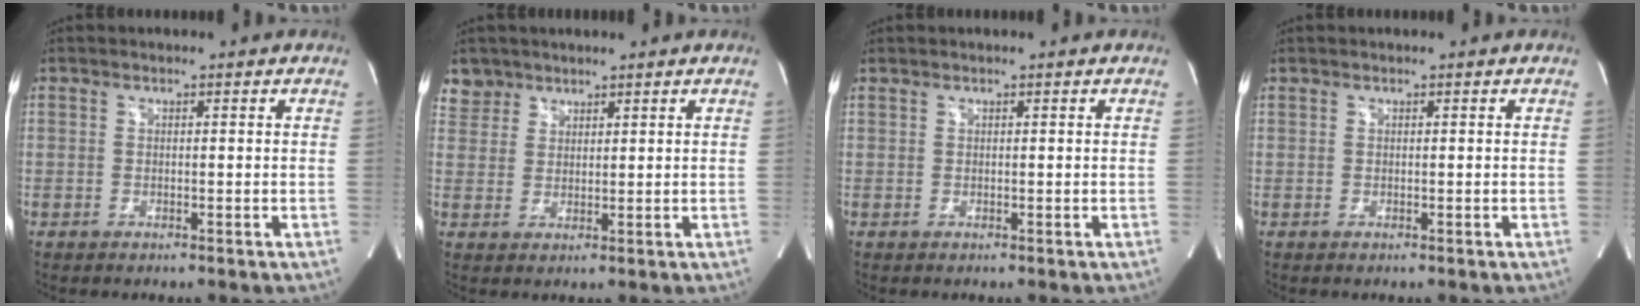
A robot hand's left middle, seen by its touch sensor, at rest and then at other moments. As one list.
[{"total": 3.8, "force": [2.9, 2.3, -0.5], "torque": [0.017, 0.005, 0.057]}, {"total": 0.0}, {"total": 0.0}]